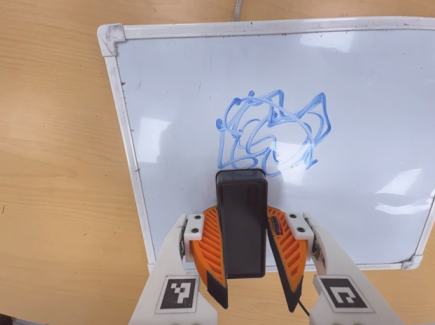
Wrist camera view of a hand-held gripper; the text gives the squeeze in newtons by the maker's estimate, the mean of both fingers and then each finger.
{"total": 11.8, "left": 12.7, "right": 10.9}